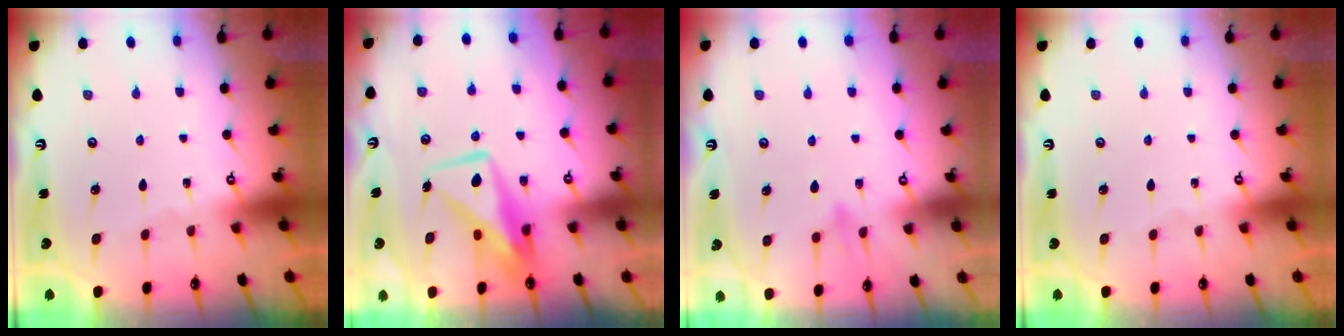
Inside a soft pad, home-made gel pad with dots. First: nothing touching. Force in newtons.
{"total": 8.8, "press": 8.7, "slide": 0.9}
{"total": 8.1, "press": 8.1, "slide": 0.6}
{"total": 0.0}